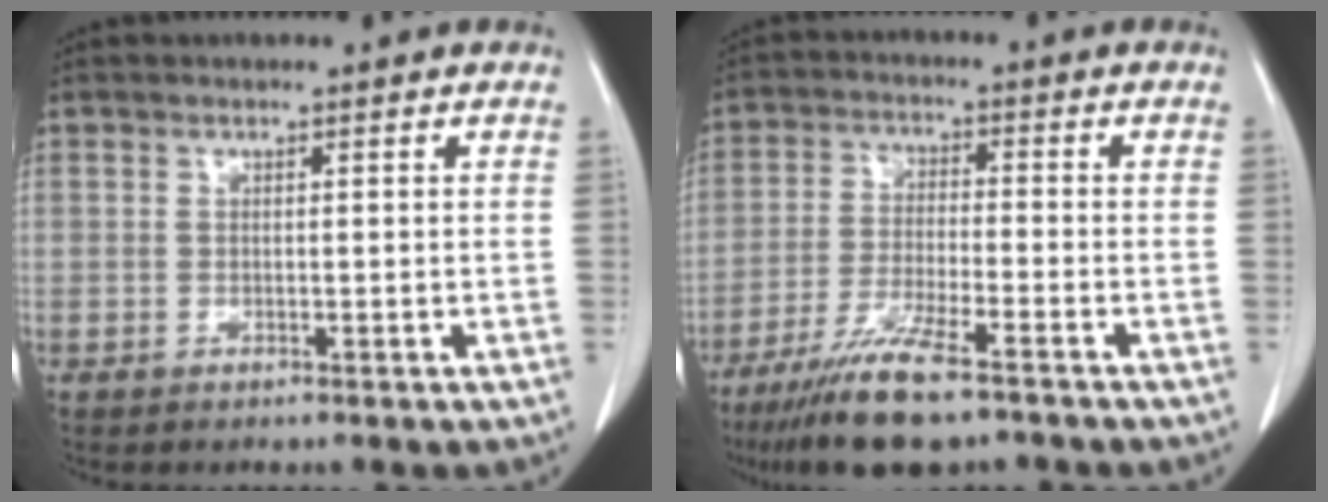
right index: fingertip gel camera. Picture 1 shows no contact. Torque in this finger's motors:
{"motor_torque": [0.93, -0.91, 0.27, 0.15]}